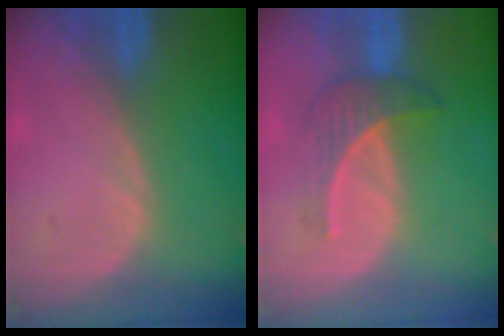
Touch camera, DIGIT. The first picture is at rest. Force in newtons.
{"total": 4.1, "press": 4.0, "slide": 0.8}